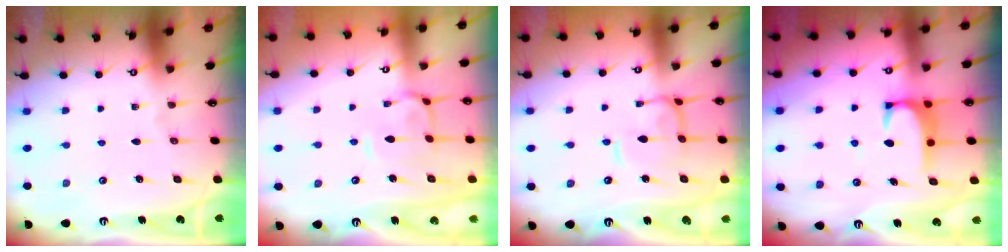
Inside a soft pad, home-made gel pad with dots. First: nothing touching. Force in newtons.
{"total": 1.6, "press": 1.4, "slide": 0.9}
{"total": 1.5, "press": 1.5, "slide": 0.5}
{"total": 2.5, "press": 2.4, "slide": 0.7}